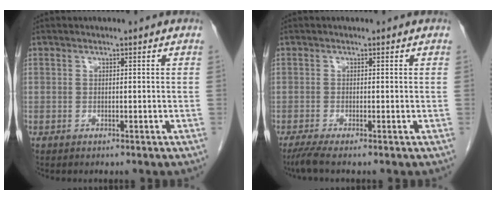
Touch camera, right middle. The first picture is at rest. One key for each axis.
{"total": 2.4, "fx": -1.7, "fy": -0.1, "fz": 1.7, "tx": -0.038, "ty": -0.009, "tz": -0.038}